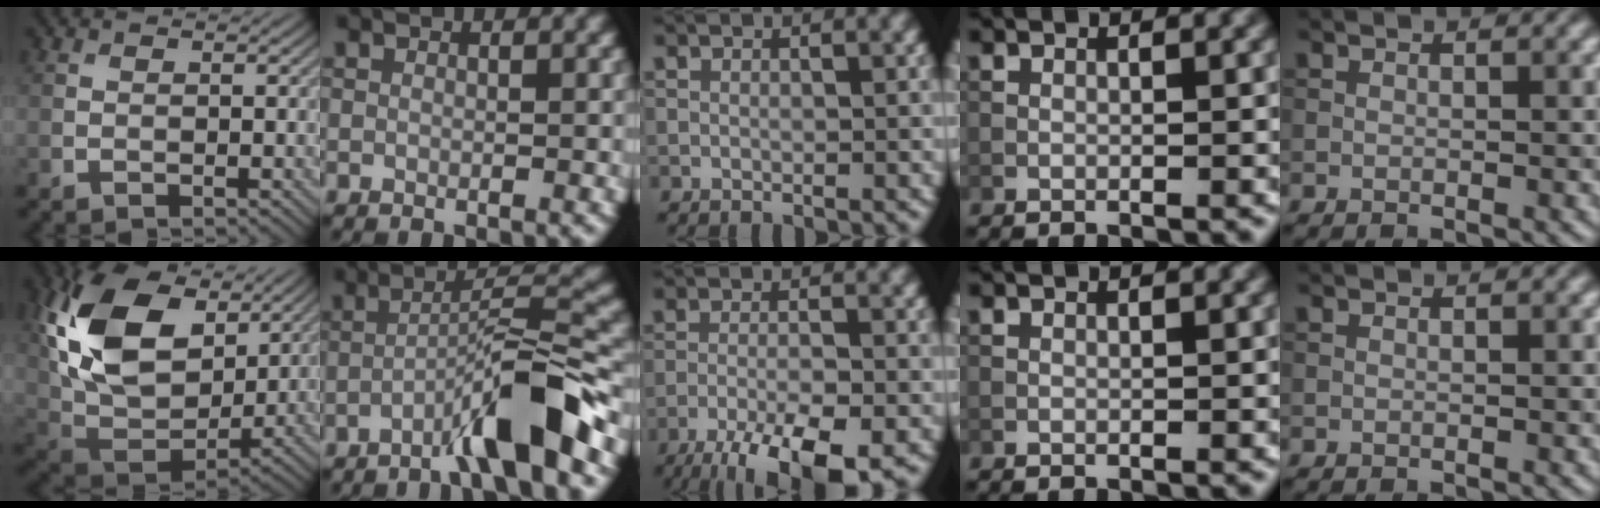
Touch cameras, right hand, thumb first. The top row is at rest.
{"thumb": {"total": 17.8, "force": [6.9, 11.4, 11.8], "torque": [-0.268, 0.013, 0.136]}, "index": {"total": 7.6, "force": [-3.9, 0.6, 6.5], "torque": [-0.102, 0.023, -0.073]}, "middle": {"total": 9.4, "force": [-6.3, 2.4, 6.5], "torque": [-0.116, -0.029, -0.103]}}